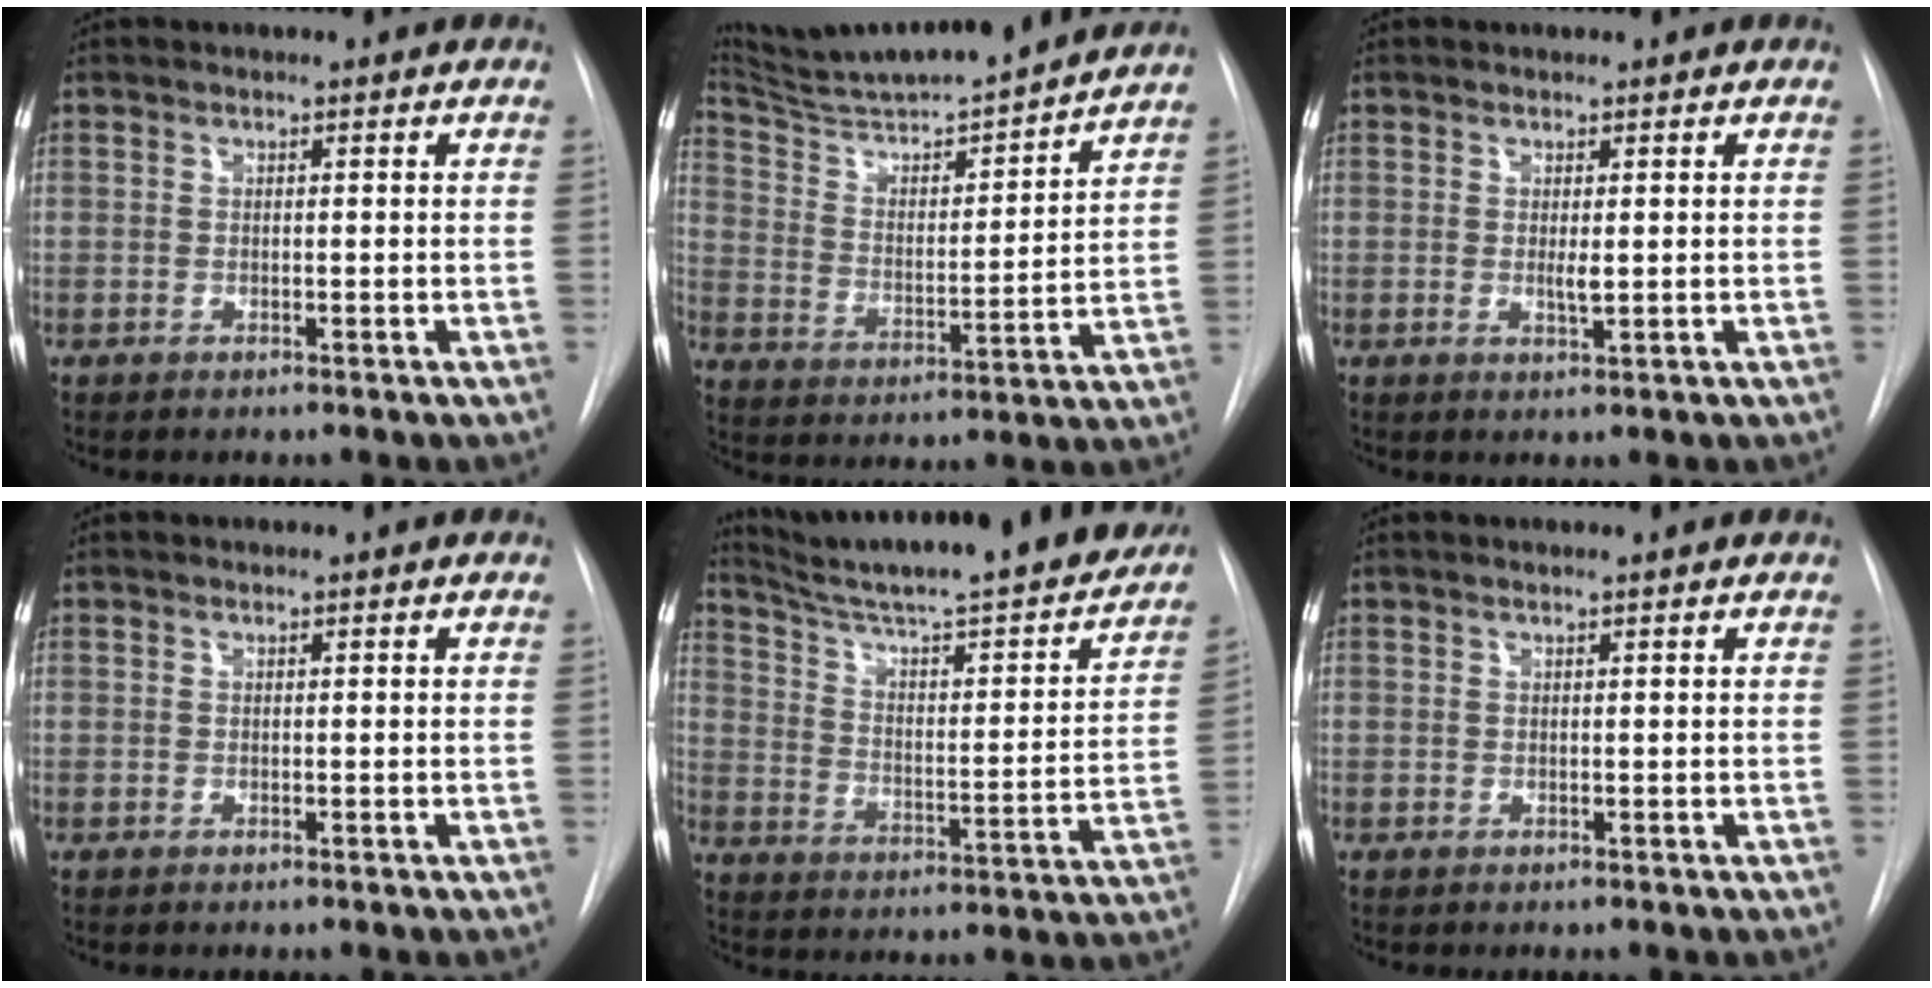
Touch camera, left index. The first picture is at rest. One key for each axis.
{"total": 22.0, "fx": 20.2, "fy": 0.5, "fz": 8.9, "tx": -0.153, "ty": -0.012, "tz": 0.315}
{"total": 1.3, "fx": 0.2, "fy": 0.2, "fz": 1.3, "tx": -0.026, "ty": -0.004, "tz": 0.006}
{"total": 0.0}
{"total": 29.7, "fx": 26.1, "fy": 3.0, "fz": 14.0, "tx": -0.216, "ty": -0.061, "tz": 0.351}
{"total": 0.5, "fx": 0.5, "fy": -0.1, "fz": 0.3, "tx": -0.007, "ty": 0.010, "tz": 0.013}